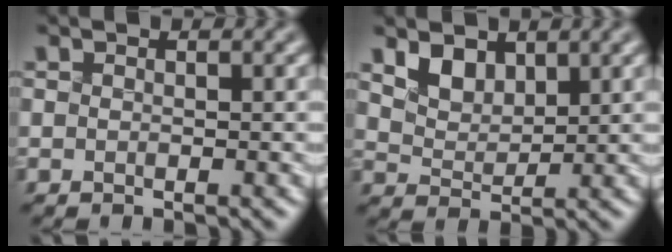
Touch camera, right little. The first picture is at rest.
{"total": 3.2, "force": [2.1, 1.8, 1.5], "torque": [-0.046, -0.011, 0.054]}